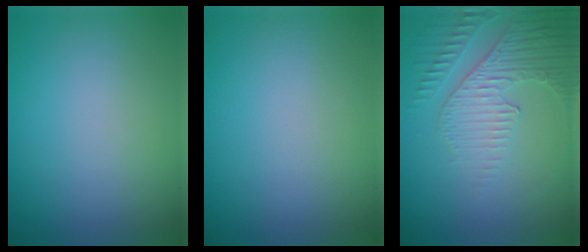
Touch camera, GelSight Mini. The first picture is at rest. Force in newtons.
{"total": 0.0}
{"total": 4.0, "press": 3.5, "slide": 1.8}